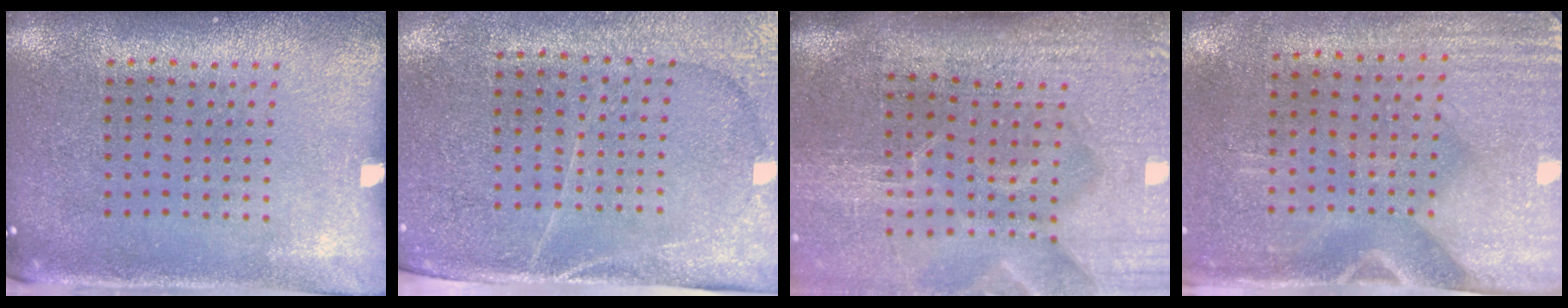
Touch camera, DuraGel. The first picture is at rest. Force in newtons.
{"total": 2.9, "press": 2.7, "slide": 1.2}
{"total": 4.9, "press": 4.1, "slide": 2.6}
{"total": 3.0, "press": 2.6, "slide": 1.5}